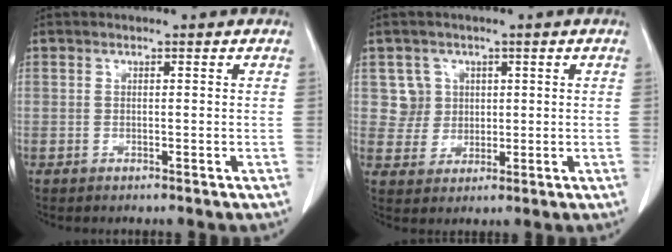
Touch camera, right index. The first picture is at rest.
{"total": 4.4, "force": [1.3, 4.2, -0.2], "torque": [0.011, 0.011, 0.028]}